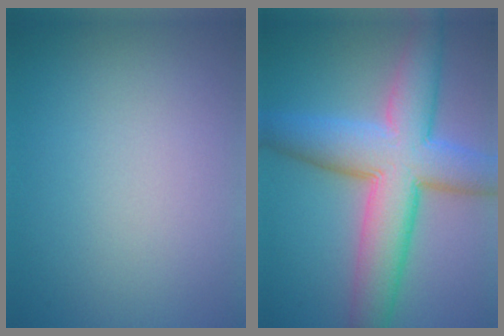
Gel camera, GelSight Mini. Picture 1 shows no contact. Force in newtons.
{"total": 9.9, "press": 9.9, "slide": 0.3}